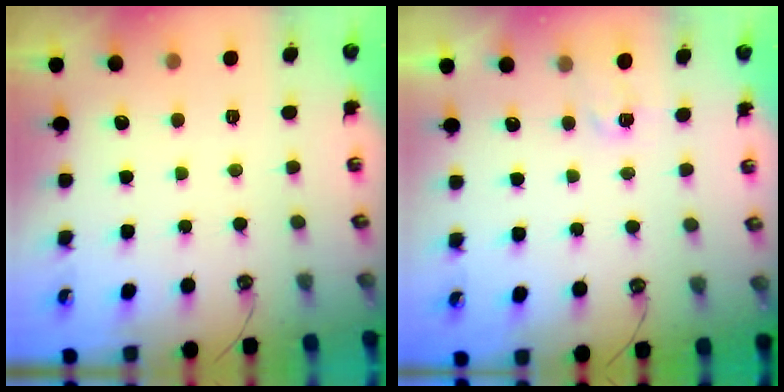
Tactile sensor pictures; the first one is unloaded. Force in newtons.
{"total": 2.9, "press": 2.9, "slide": 0.4}